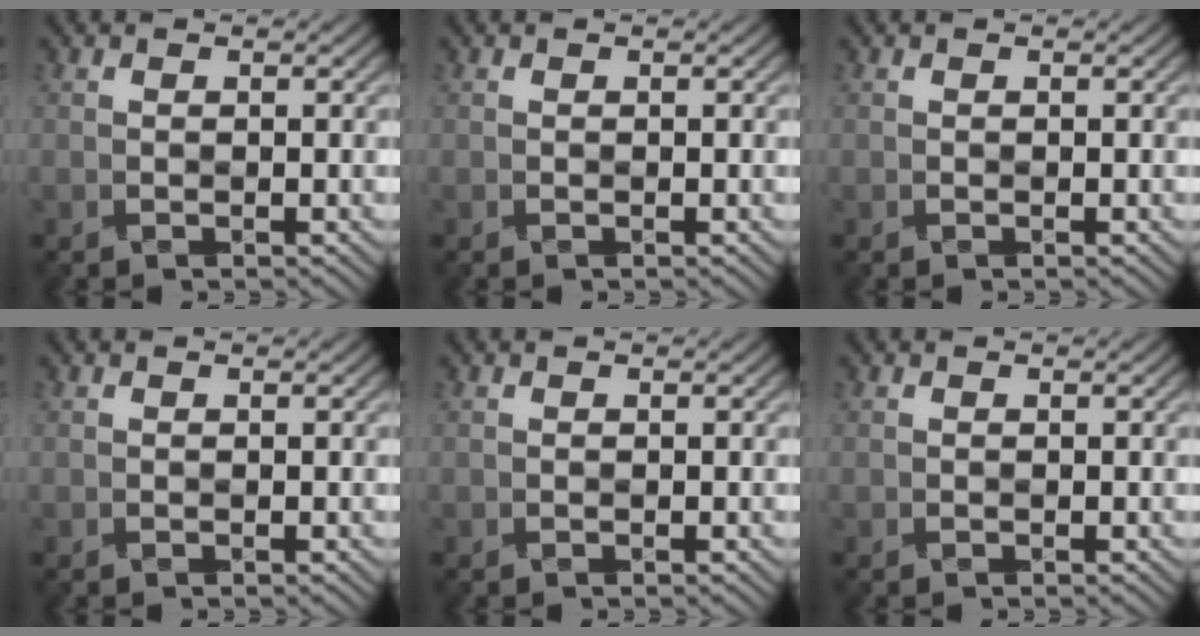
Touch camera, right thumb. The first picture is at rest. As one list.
[{"total": 0.0}, {"total": 0.0}, {"total": 0.0}, {"total": 0.0}, {"total": 0.0}]